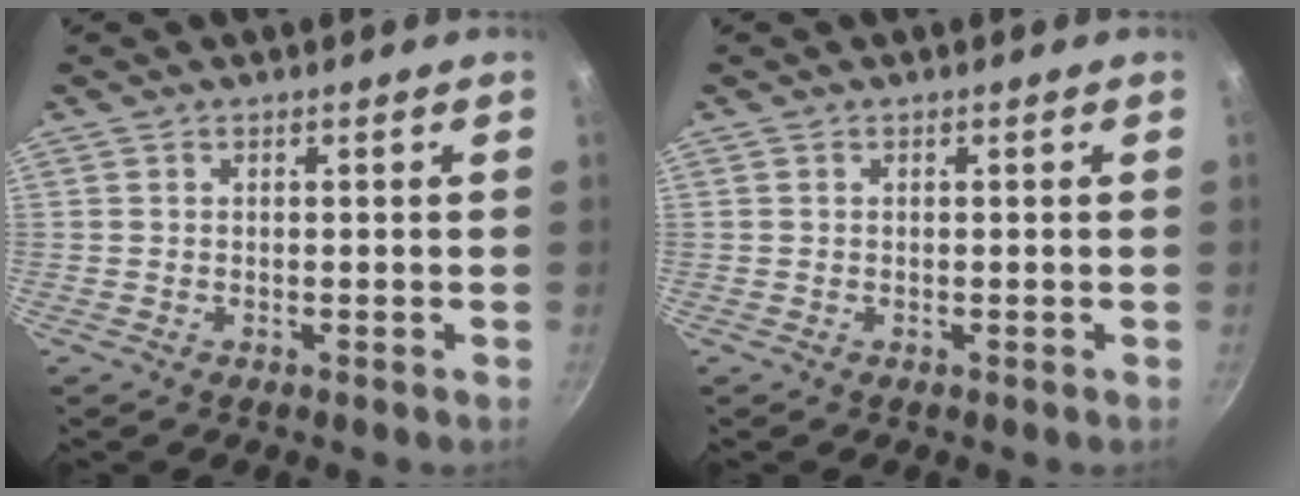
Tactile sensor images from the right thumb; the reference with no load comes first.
{"total": 0.0}